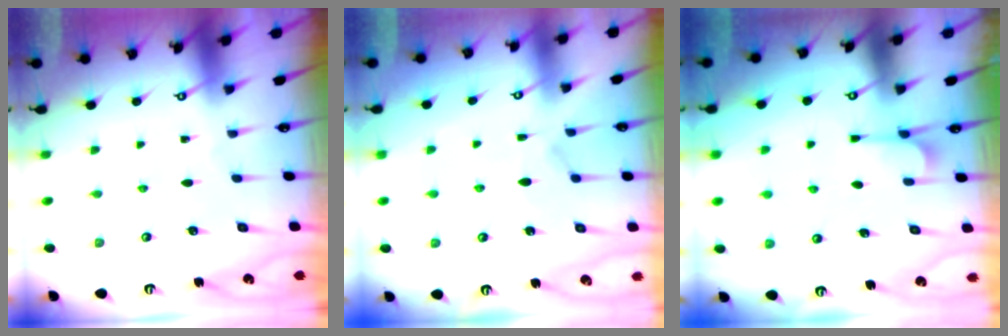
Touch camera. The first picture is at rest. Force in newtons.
{"total": 1.0, "press": 0.2, "slide": 0.9}
{"total": 2.6, "press": 2.4, "slide": 1.0}